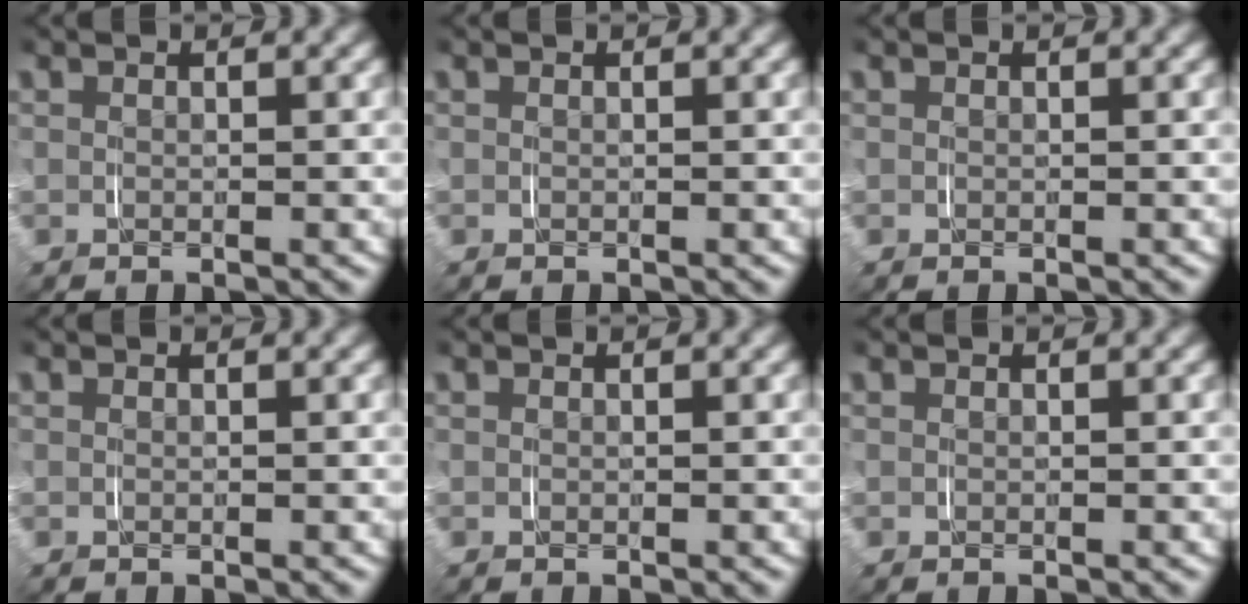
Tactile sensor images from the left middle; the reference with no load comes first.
{"total": 0.0}
{"total": 0.0}
{"total": 0.0}
{"total": 0.0}
{"total": 0.0}